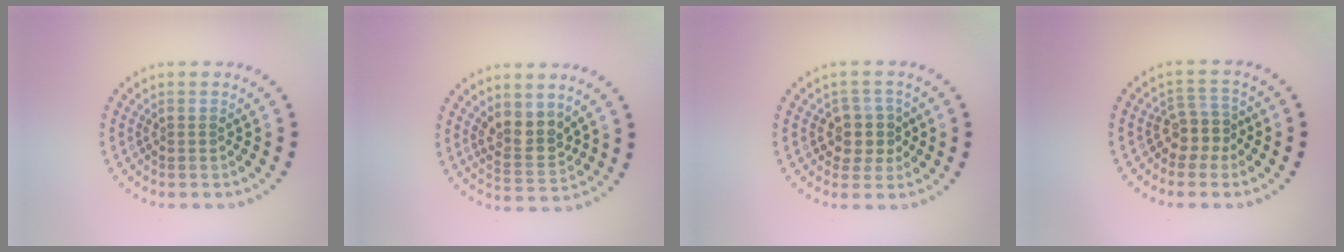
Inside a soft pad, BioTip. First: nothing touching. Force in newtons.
{"total": 3.2, "press": 2.9, "slide": 1.2}
{"total": 3.0, "press": 2.7, "slide": 1.3}
{"total": 2.7, "press": 2.1, "slide": 1.6}